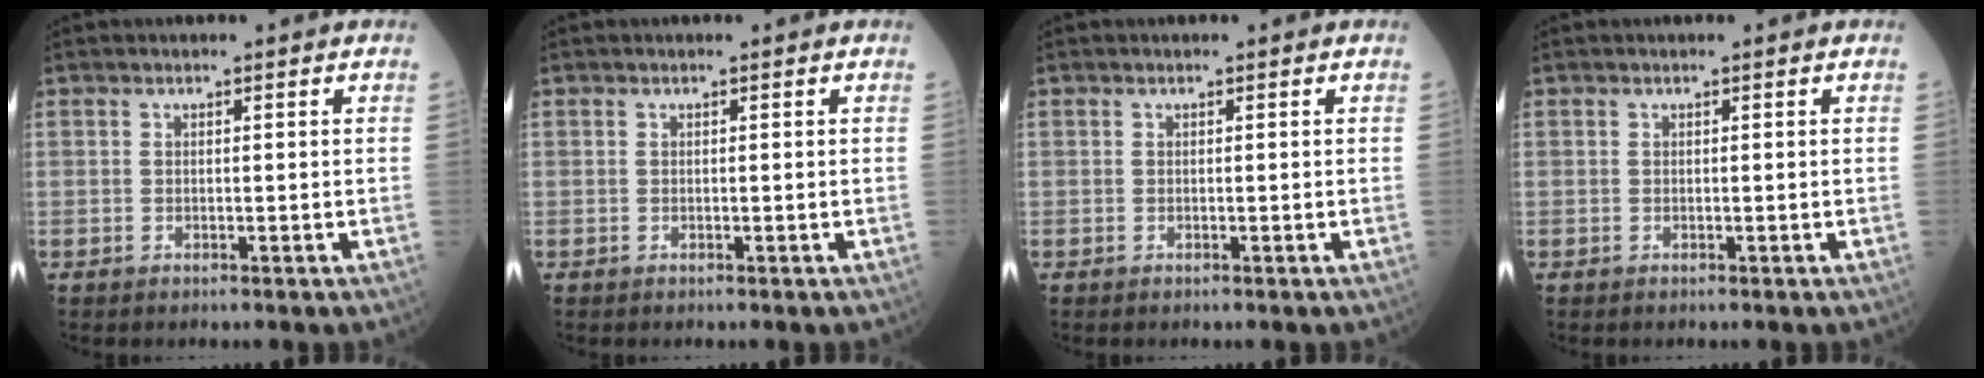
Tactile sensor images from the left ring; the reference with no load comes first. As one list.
[{"total": 0.0}, {"total": 0.0}, {"total": 0.0}]